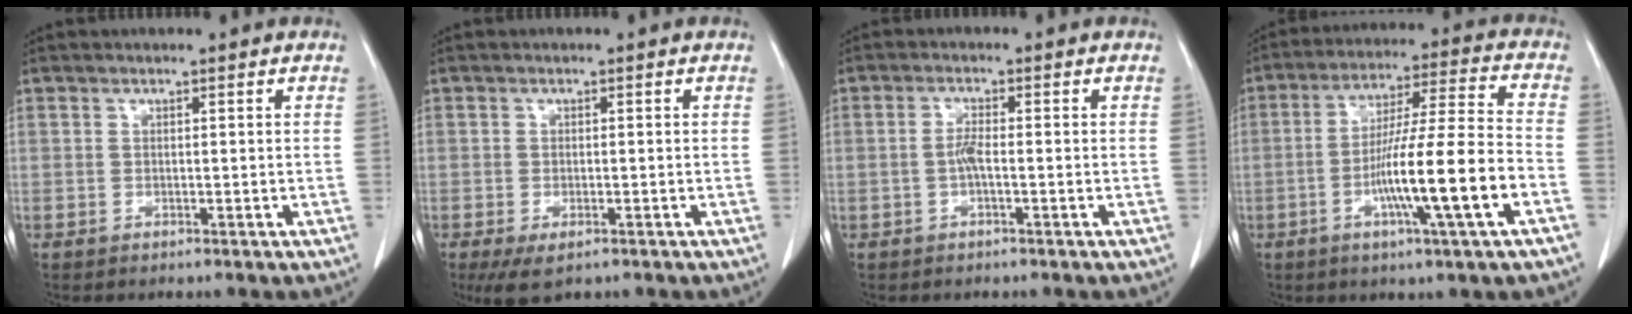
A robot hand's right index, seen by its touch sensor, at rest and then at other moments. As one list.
[{"total": 4.5, "force": [-2.8, 1.7, 3.0], "torque": [-0.054, -0.010, -0.042]}, {"total": 2.0, "force": [-0.5, 0.3, 1.9], "torque": [-0.036, 0.003, -0.010]}, {"total": 14.5, "force": [-4.8, -0.7, 13.7], "torque": [-0.240, -0.003, -0.084]}]